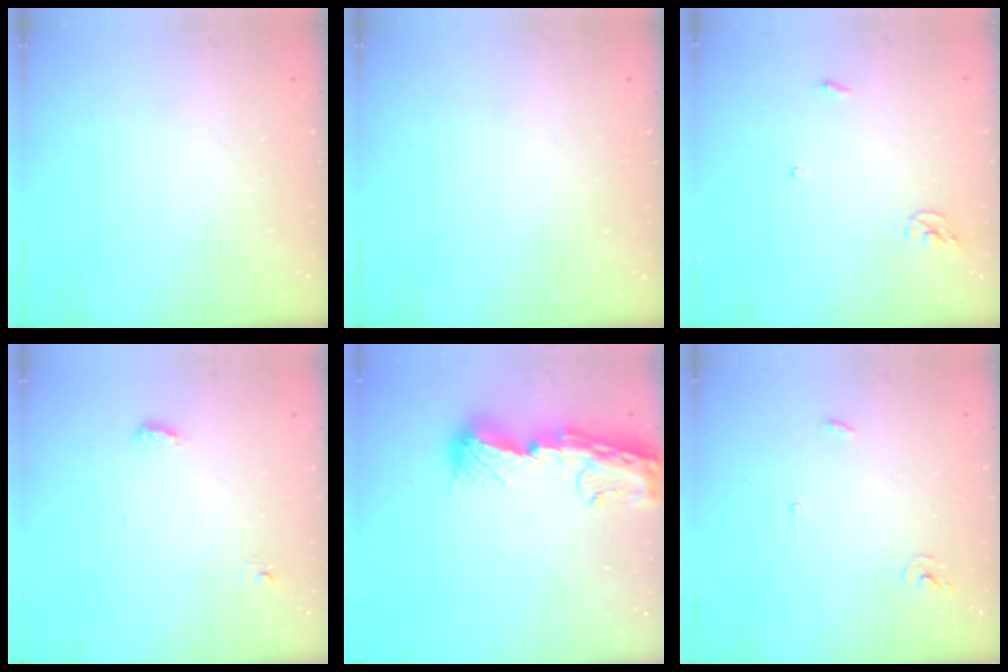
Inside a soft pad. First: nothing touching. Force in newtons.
{"total": 0.0}
{"total": 3.8, "press": 3.8, "slide": 0.3}
{"total": 3.7, "press": 3.5, "slide": 1.2}
{"total": 13.0, "press": 12.9, "slide": 1.3}
{"total": 3.0, "press": 3.0, "slide": 0.2}